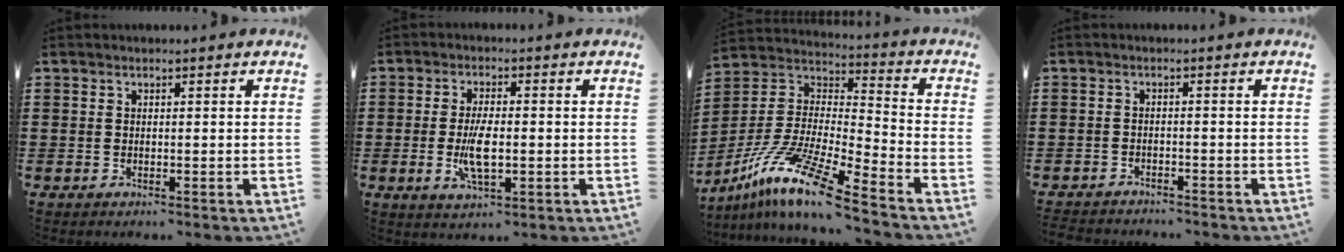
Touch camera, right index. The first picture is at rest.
{"total": 6.1, "force": [-0.9, 2.4, 5.6], "torque": [-0.116, -0.004, -0.020]}
{"total": 13.3, "force": [-10.3, 0.5, 8.4], "torque": [-0.174, 0.003, -0.203]}
{"total": 1.9, "force": [-1.9, 0.2, -0.1], "torque": [-0.005, 0.000, -0.041]}